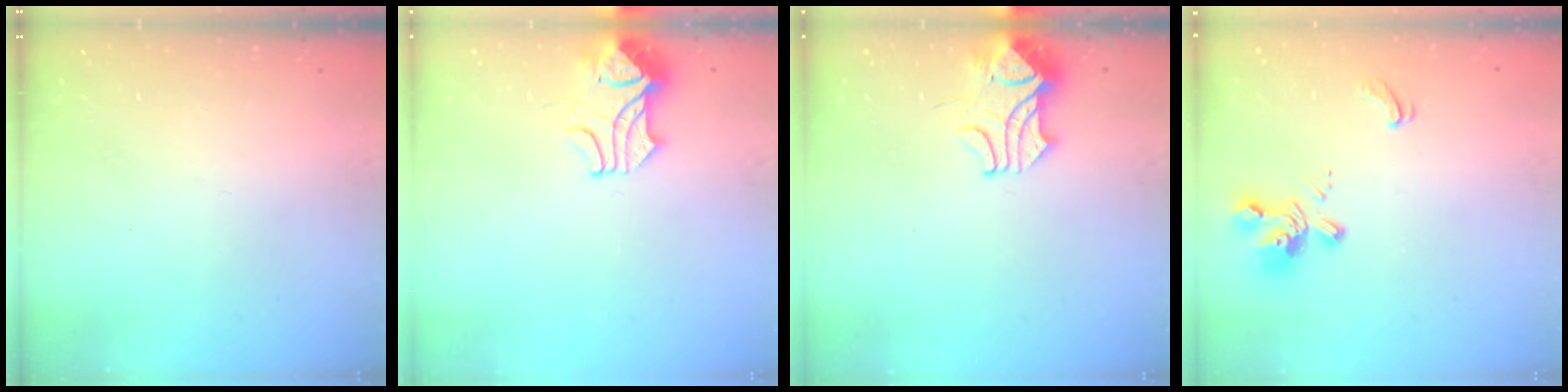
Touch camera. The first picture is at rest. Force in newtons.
{"total": 2.0, "press": 1.8, "slide": 0.9}
{"total": 2.5, "press": 2.3, "slide": 0.8}
{"total": 3.2, "press": 2.9, "slide": 1.4}